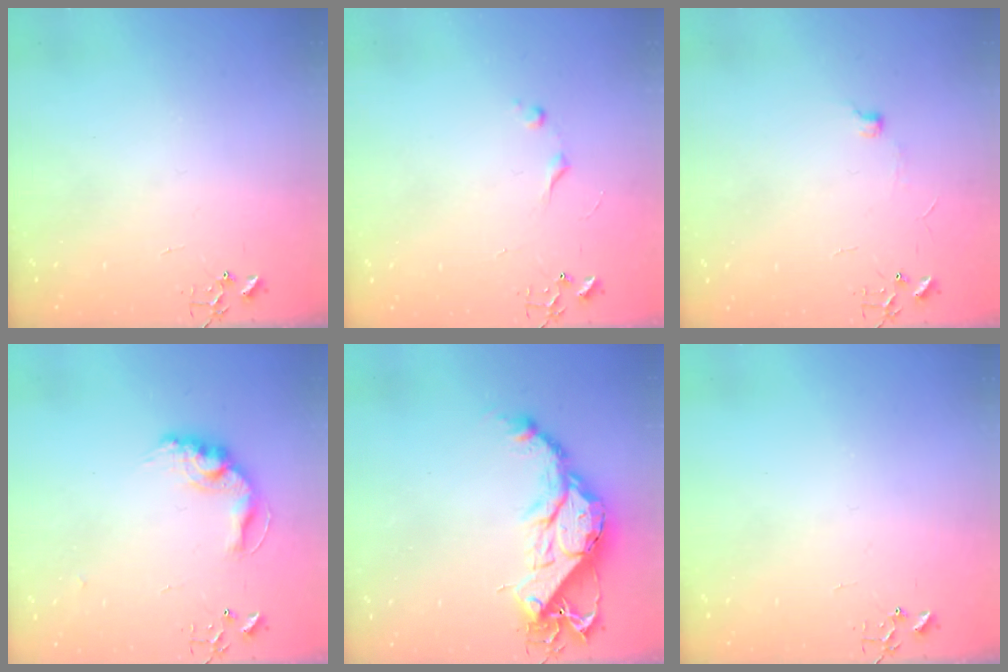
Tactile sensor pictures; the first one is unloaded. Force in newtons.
{"total": 5.2, "press": 5.1, "slide": 0.7}
{"total": 5.6, "press": 5.6, "slide": 0.7}
{"total": 13.8, "press": 13.8, "slide": 1.0}
{"total": 17.2, "press": 17.1, "slide": 1.3}
{"total": 0.0}